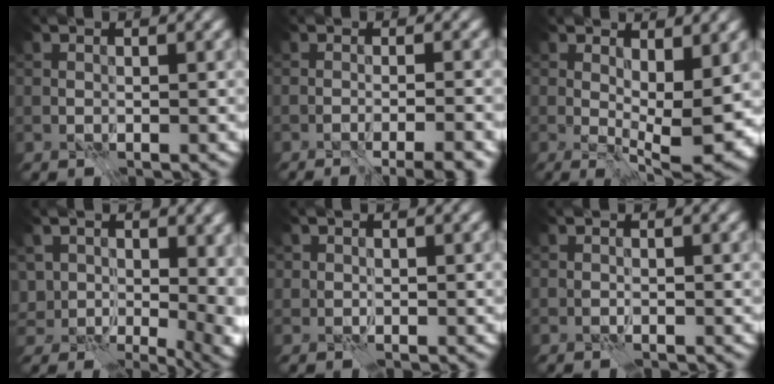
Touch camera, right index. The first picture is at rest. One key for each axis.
{"total": 4.2, "fx": -2.9, "fy": 0.4, "fz": 3.0, "tx": -0.032, "ty": 0.000, "tz": -0.037}
{"total": 7.4, "fx": 1.3, "fy": 2.4, "fz": 6.9, "tx": -0.104, "ty": -0.014, "tz": 0.026}
{"total": 8.4, "fx": 1.4, "fy": 6.1, "fz": 5.7, "tx": -0.106, "ty": -0.025, "tz": 0.040}
{"total": 0.6, "fx": 0.4, "fy": 0.5, "fz": -0.1, "tx": 0.003, "ty": -0.004, "tz": 0.008}
{"total": 0.0}